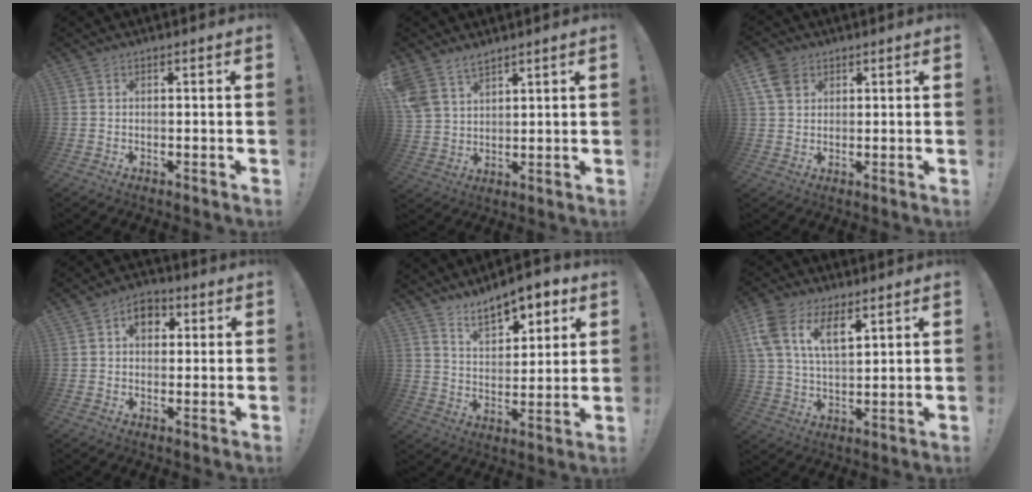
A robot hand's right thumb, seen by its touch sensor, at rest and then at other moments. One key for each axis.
{"total": 7.4, "fx": 5.9, "fy": 3.9, "fz": 2.4, "tx": -0.051, "ty": -0.032, "tz": 0.119}
{"total": 6.8, "fx": 3.3, "fy": 4.9, "fz": 3.2, "tx": -0.063, "ty": -0.010, "tz": 0.066}
{"total": 6.6, "fx": 1.8, "fy": 4.9, "fz": 3.9, "tx": -0.045, "ty": 0.001, "tz": 0.029}
{"total": 11.6, "fx": 8.5, "fy": 5.2, "fz": 6.0, "tx": -0.078, "ty": -0.054, "tz": 0.151}
{"total": 12.3, "fx": 6.5, "fy": 6.4, "fz": 8.3, "tx": -0.168, "ty": -0.015, "tz": 0.122}